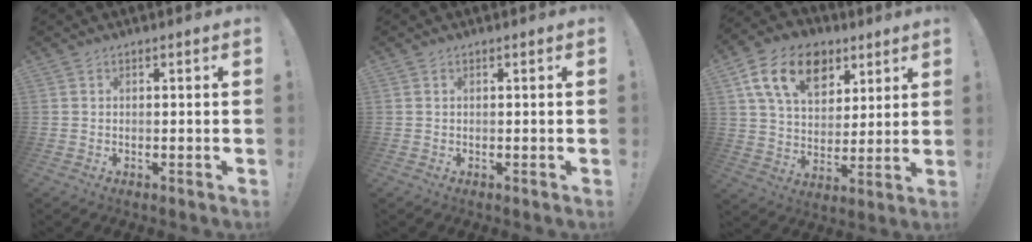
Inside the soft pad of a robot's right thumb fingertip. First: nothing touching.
{"total": 0.0}
{"total": 17.7, "force": [8.5, 11.8, 10.0], "torque": [-0.160, -0.034, 0.158]}